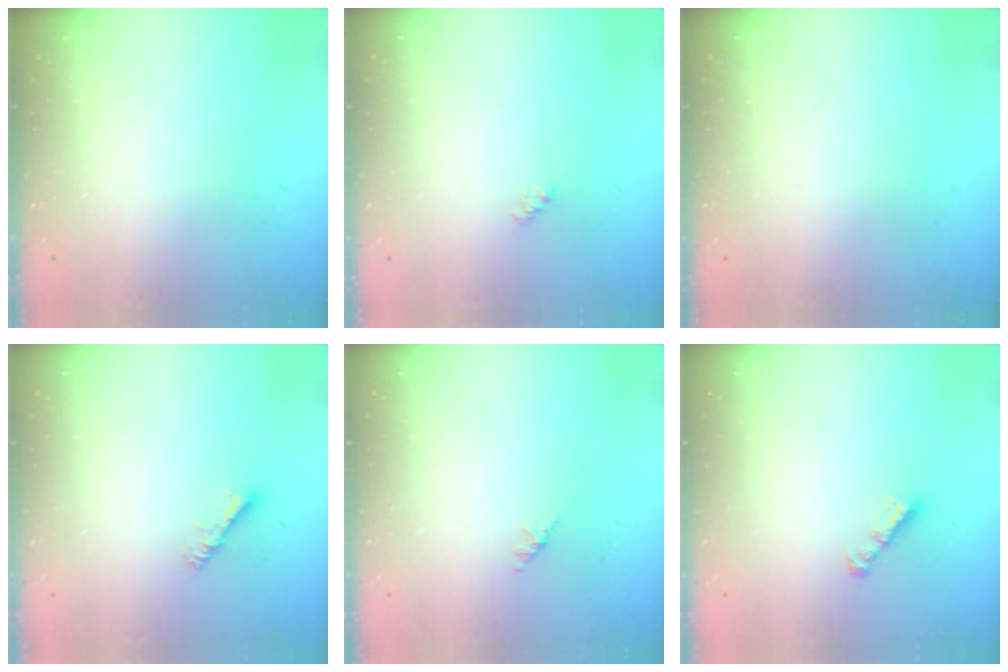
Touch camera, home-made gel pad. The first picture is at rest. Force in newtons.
{"total": 2.4, "press": 2.4, "slide": 0.4}
{"total": 0.0}
{"total": 3.6, "press": 3.5, "slide": 0.7}
{"total": 1.4, "press": 1.3, "slide": 0.4}
{"total": 1.7, "press": 1.6, "slide": 0.5}